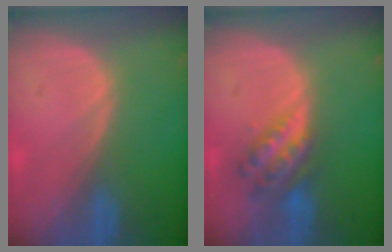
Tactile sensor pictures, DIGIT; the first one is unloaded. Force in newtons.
{"total": 6.1, "press": 5.4, "slide": 2.9}